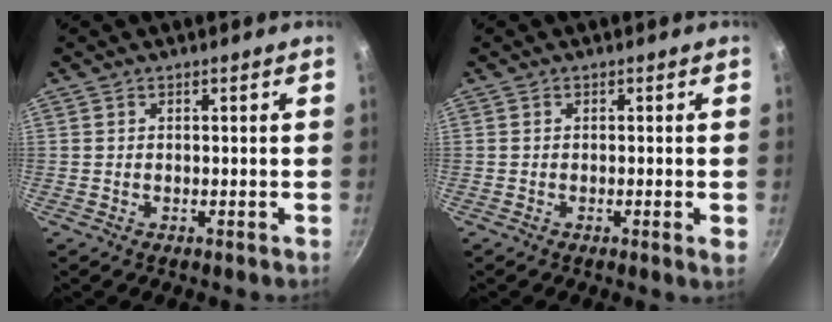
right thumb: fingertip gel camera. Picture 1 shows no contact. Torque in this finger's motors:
{"motor_torque": [-0.53, 0.36, -0.18, -0.03, -0.02]}